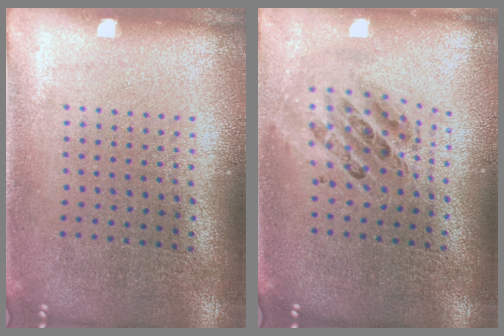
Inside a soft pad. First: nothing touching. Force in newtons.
{"total": 0.8, "press": 0.8, "slide": 0.1}